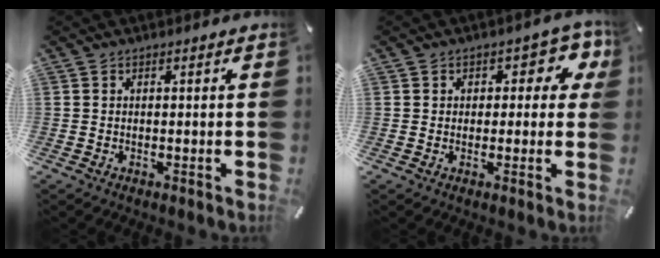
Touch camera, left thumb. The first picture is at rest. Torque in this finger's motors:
{"motor_torque": [-0.03, 0.00, 0.22, 0.18, 0.01]}